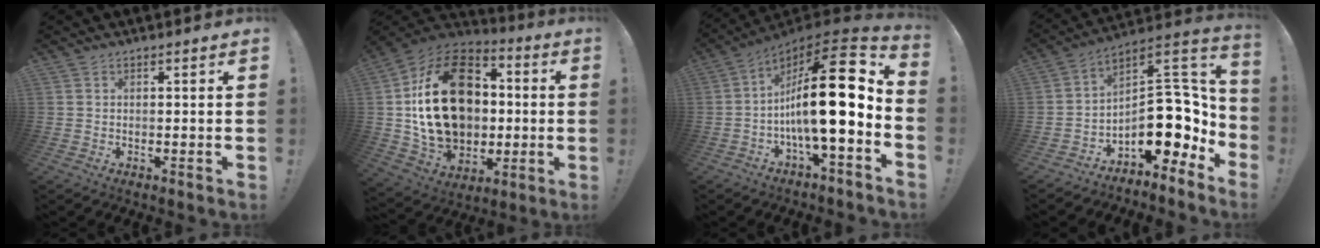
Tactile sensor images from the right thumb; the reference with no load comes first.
{"total": 27.7, "force": [2.3, 20.1, 19.0], "torque": [-0.339, 0.012, 0.065]}
{"total": 23.3, "force": [-0.7, 6.8, 22.3], "torque": [-0.354, -0.001, -0.017]}
{"total": 18.2, "force": [-3.4, 11.2, 13.9], "torque": [-0.161, 0.009, -0.038]}